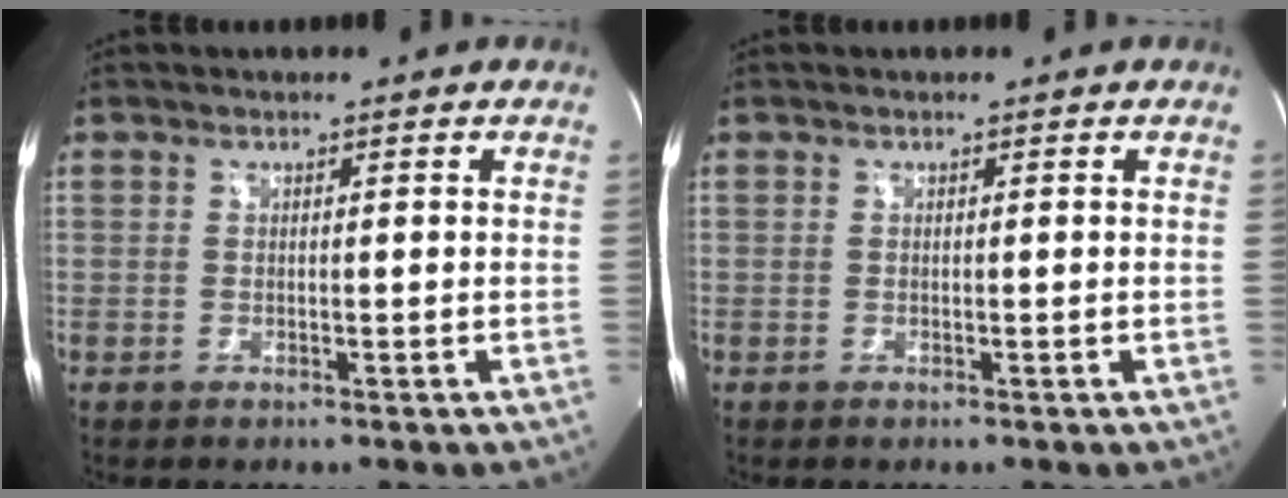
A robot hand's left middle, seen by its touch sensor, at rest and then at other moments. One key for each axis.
{"total": 0.0}